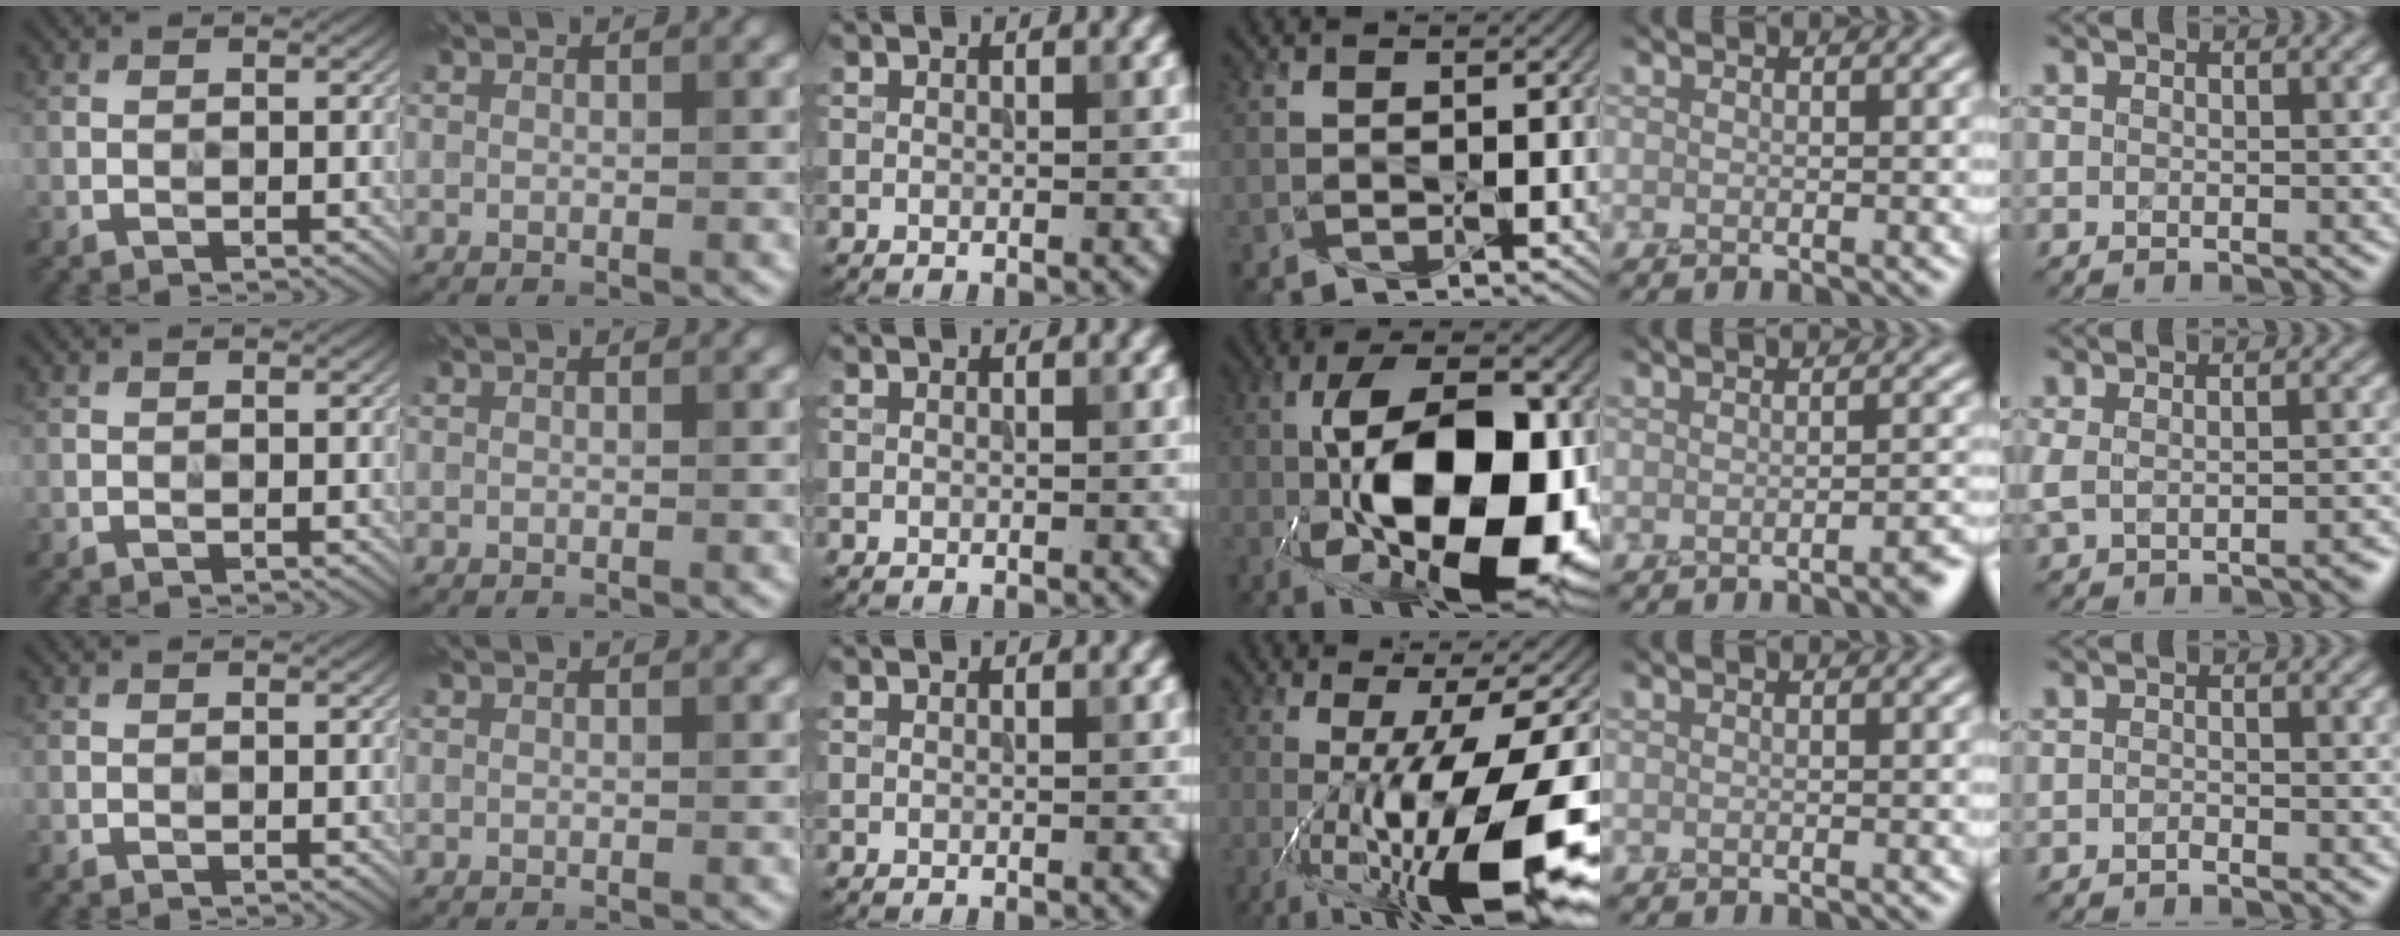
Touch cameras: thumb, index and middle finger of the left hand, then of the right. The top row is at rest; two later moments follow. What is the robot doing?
{"motion": "press", "object": "grip strengthener"}